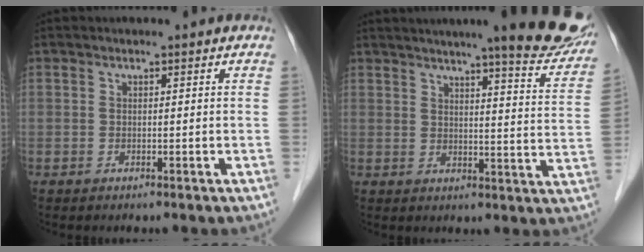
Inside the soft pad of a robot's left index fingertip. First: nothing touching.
{"total": 16.1, "force": [13.1, 1.1, 9.3], "torque": [-0.104, -0.025, 0.149]}